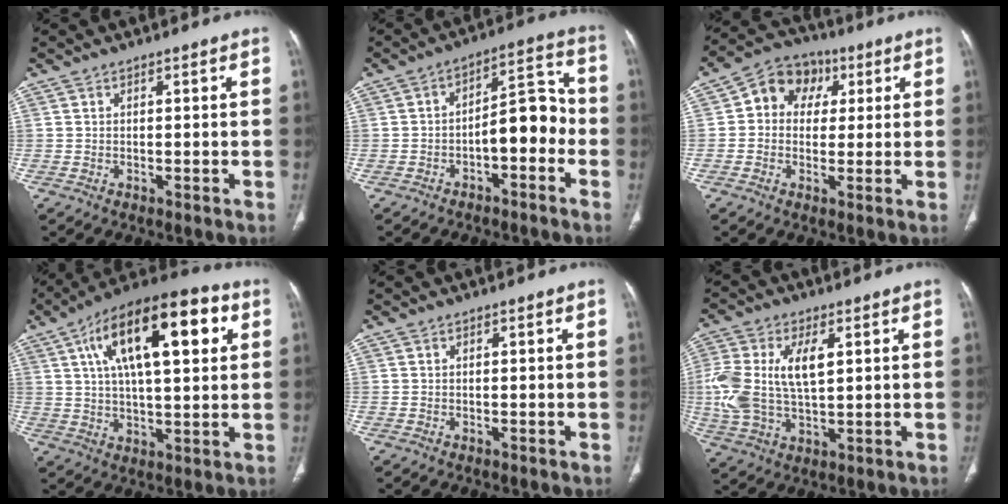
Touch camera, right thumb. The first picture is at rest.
{"total": 9.7, "force": [-3.1, 4.8, 7.8], "torque": [-0.088, 0.050, -0.052]}
{"total": 9.3, "force": [2.1, 7.9, 4.5], "torque": [-0.040, 0.014, 0.022]}
{"total": 22.2, "force": [7.6, 8.9, 18.9], "torque": [-0.294, 0.013, 0.117]}
{"total": 0.0}
{"total": 14.2, "force": [2.5, 7.4, 11.8], "torque": [-0.264, 0.006, 0.054]}